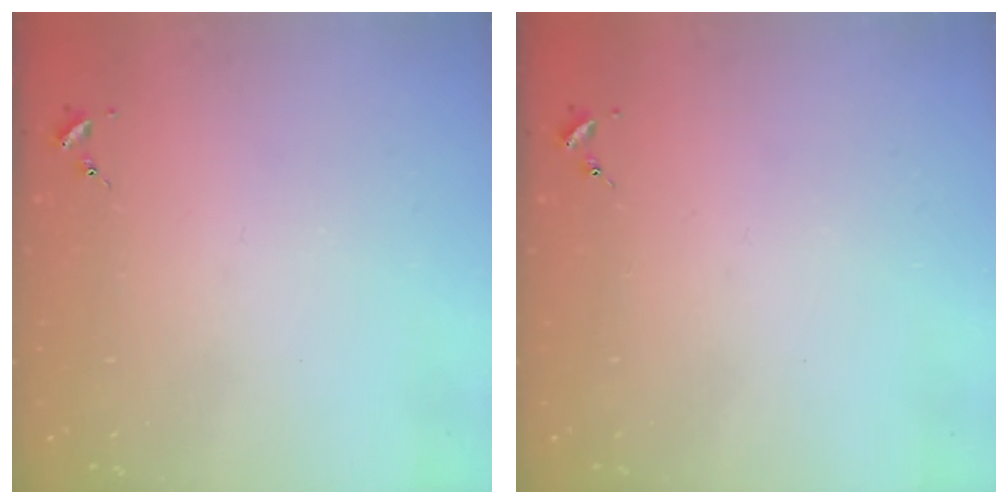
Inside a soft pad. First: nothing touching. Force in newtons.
{"total": 0.0}